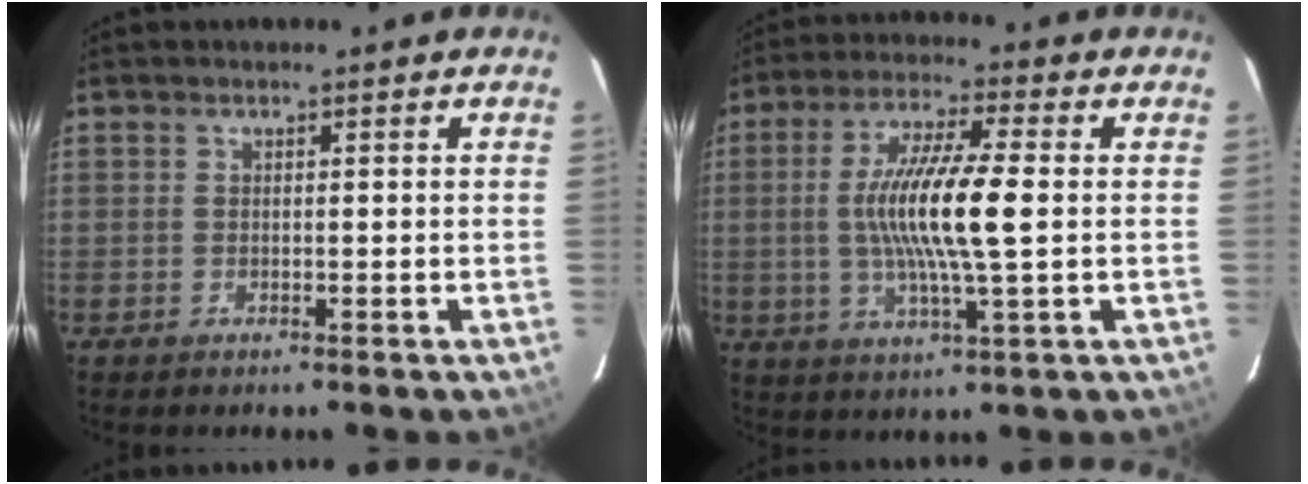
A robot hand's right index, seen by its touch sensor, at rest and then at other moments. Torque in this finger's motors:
{"motor_torque": [1.87, -0.23, 1.04, 0.21]}